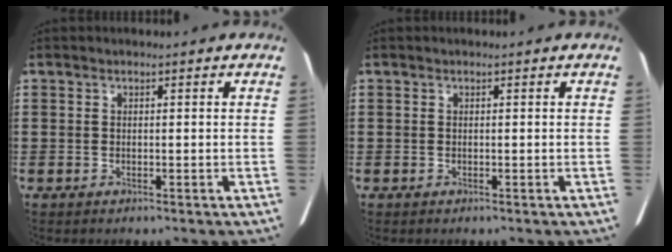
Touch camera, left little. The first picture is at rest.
{"total": 0.0}